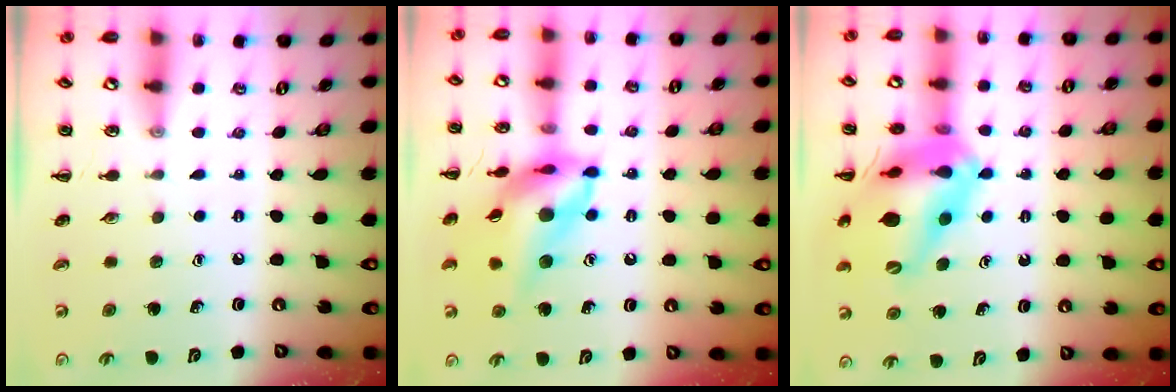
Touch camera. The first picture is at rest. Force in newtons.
{"total": 17.3, "press": 16.9, "slide": 3.7}
{"total": 19.0, "press": 18.5, "slide": 4.1}